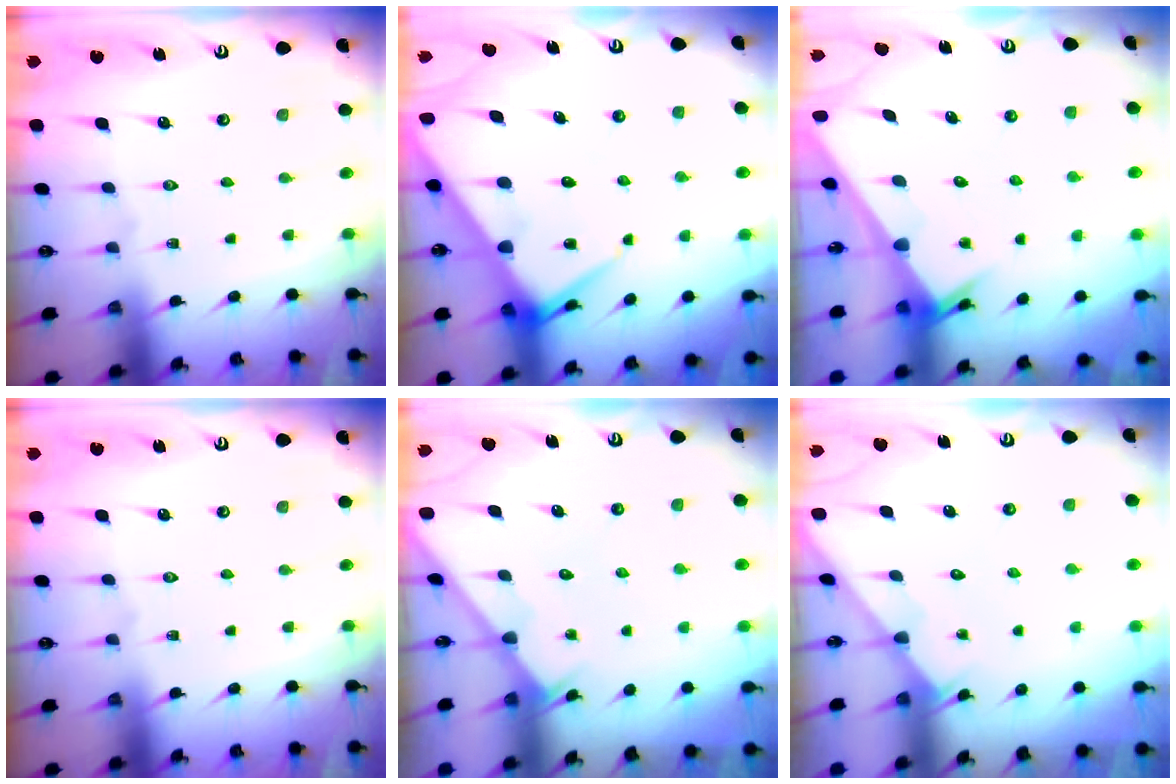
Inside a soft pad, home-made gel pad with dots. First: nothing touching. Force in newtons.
{"total": 9.3, "press": 9.2, "slide": 0.9}
{"total": 2.5, "press": 2.5, "slide": 0.1}
{"total": 0.0}
{"total": 2.0, "press": 2.0, "slide": 0.1}
{"total": 1.6, "press": 1.6, "slide": 0.1}